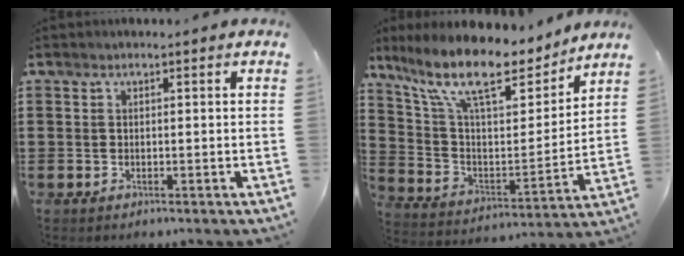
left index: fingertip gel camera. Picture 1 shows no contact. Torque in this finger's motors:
{"motor_torque": [2.14, 0.00, 0.62, 0.21]}